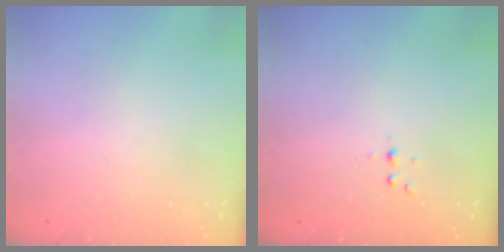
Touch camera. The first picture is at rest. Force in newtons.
{"total": 4.0, "press": 3.6, "slide": 1.8}